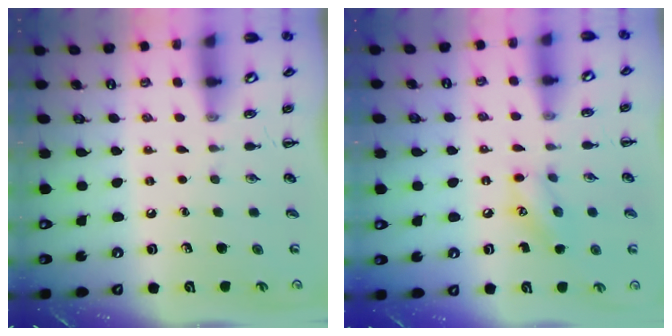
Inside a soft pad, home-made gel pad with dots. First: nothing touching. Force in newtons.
{"total": 9.4, "press": 9.3, "slide": 1.1}